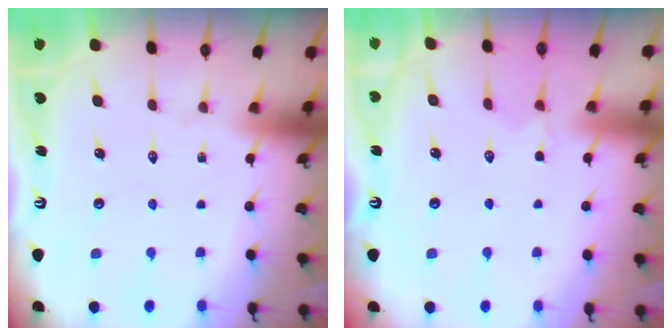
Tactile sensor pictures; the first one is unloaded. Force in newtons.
{"total": 2.7, "press": 2.5, "slide": 1.0}